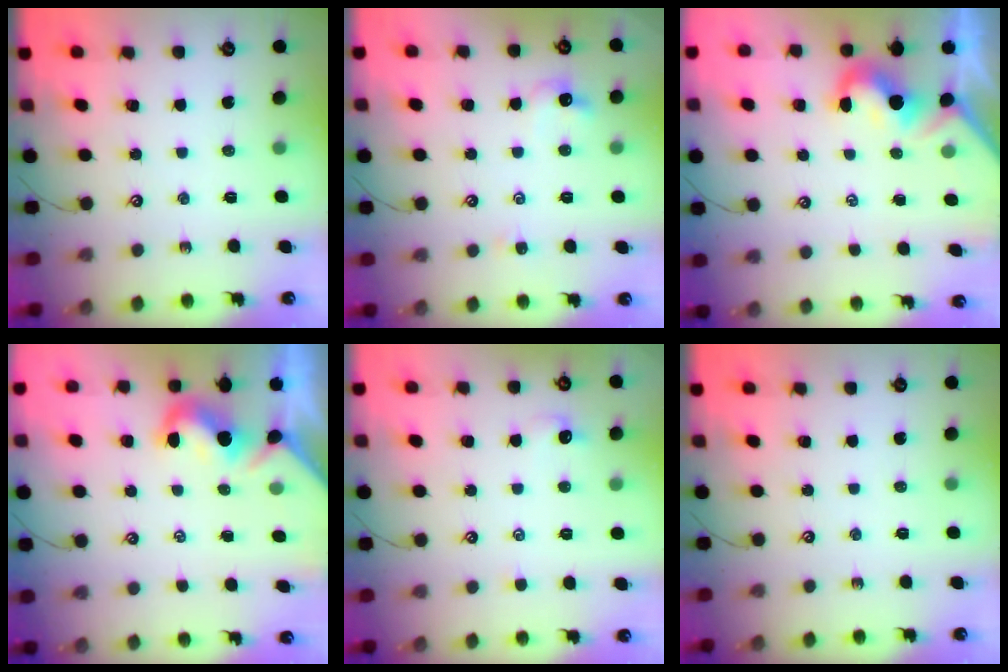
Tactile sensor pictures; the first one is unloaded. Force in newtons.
{"total": 2.4, "press": 2.3, "slide": 0.7}
{"total": 1.7, "press": 1.5, "slide": 0.8}
{"total": 1.9, "press": 1.8, "slide": 0.6}
{"total": 1.9, "press": 1.8, "slide": 0.4}
{"total": 0.0}